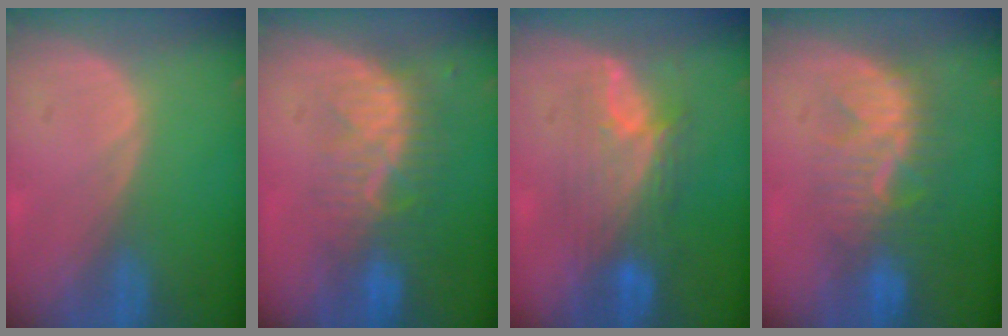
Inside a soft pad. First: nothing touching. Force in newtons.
{"total": 8.2, "press": 7.3, "slide": 3.7}
{"total": 7.3, "press": 7.1, "slide": 1.3}
{"total": 8.1, "press": 7.8, "slide": 2.2}